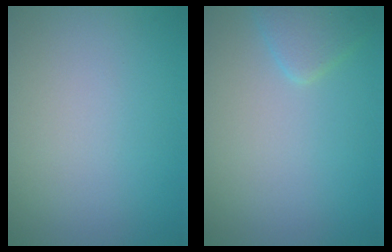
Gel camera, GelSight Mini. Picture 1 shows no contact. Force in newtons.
{"total": 2.1, "press": 2.1, "slide": 0.1}